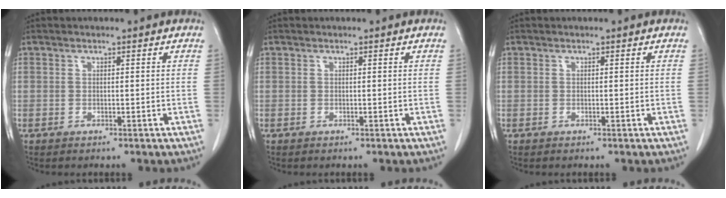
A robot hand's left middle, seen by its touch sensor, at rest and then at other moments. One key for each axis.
{"total": 0.0}
{"total": 0.0}